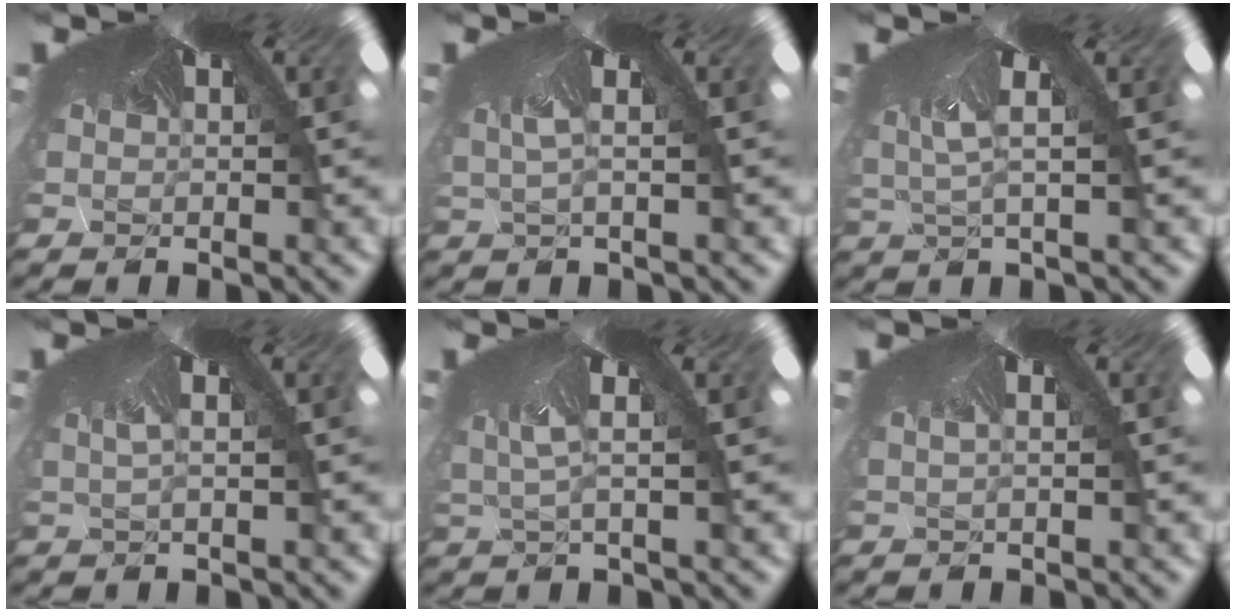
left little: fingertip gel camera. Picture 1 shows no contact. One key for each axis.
{"total": 2.7, "fx": -1.9, "fy": -1.8, "fz": -0.6, "tx": 0.008, "ty": -0.024, "tz": -0.013}
{"total": 2.6, "fx": -2.1, "fy": -1.4, "fz": -0.2, "tx": -0.019, "ty": -0.029, "tz": -0.010}
{"total": 1.7, "fx": -1.4, "fy": -0.9, "fz": 0.0, "tx": 0.010, "ty": -0.015, "tz": -0.010}
{"total": 2.7, "fx": -2.0, "fy": -1.8, "fz": -0.3, "tx": -0.013, "ty": -0.027, "tz": -0.006}
{"total": 0.8, "fx": -0.5, "fy": -0.7, "fz": 0.0, "tx": 0.013, "ty": -0.005, "tz": -0.007}